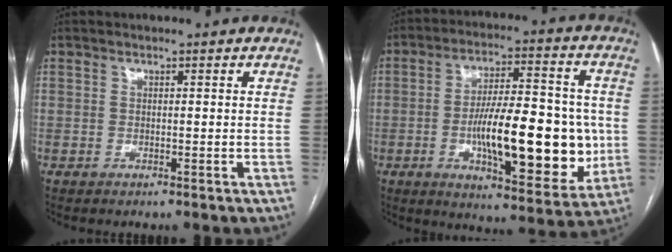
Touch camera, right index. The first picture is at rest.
{"total": 19.3, "force": [-2.9, 6.0, 18.1], "torque": [-0.275, 0.007, -0.038]}